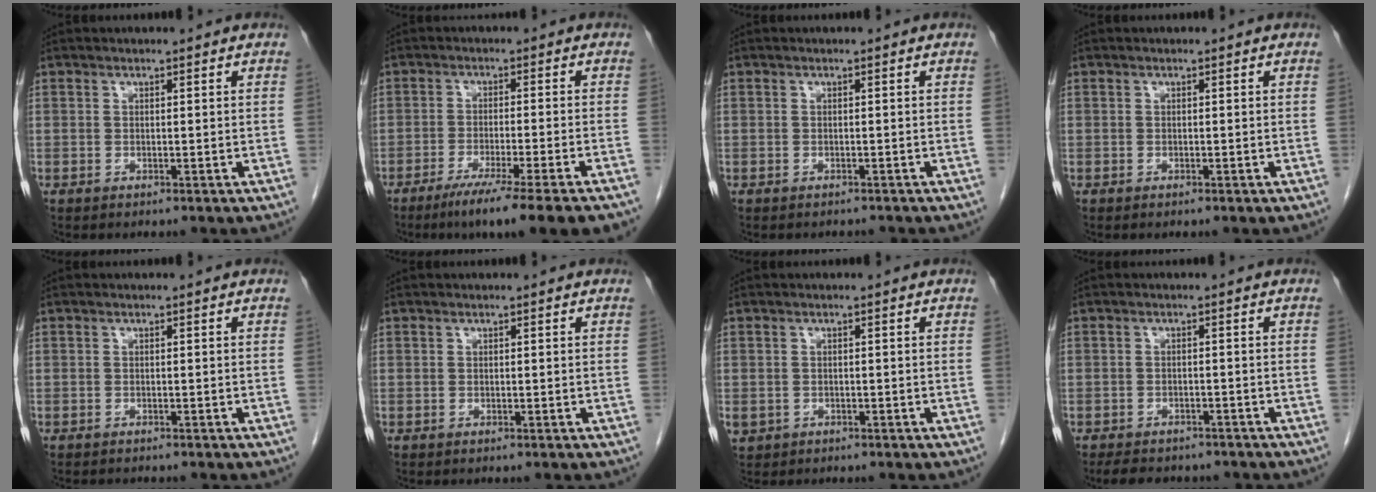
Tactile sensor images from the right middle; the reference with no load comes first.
{"total": 11.7, "force": [-8.6, -0.8, 7.8], "torque": [-0.105, -0.032, -0.129]}
{"total": 1.9, "force": [-1.7, 0.6, 0.3], "torque": [-0.008, -0.002, -0.022]}
{"total": 0.0}
{"total": 1.4, "force": [-1.3, 0.3, 0.4], "torque": [-0.010, -0.003, -0.017]}
{"total": 0.0}
{"total": 2.2, "force": [-1.0, 1.9, 0.4], "torque": [-0.006, 0.002, -0.010]}
{"total": 7.6, "force": [-6.5, 3.1, 2.6], "torque": [-0.041, 0.001, -0.083]}